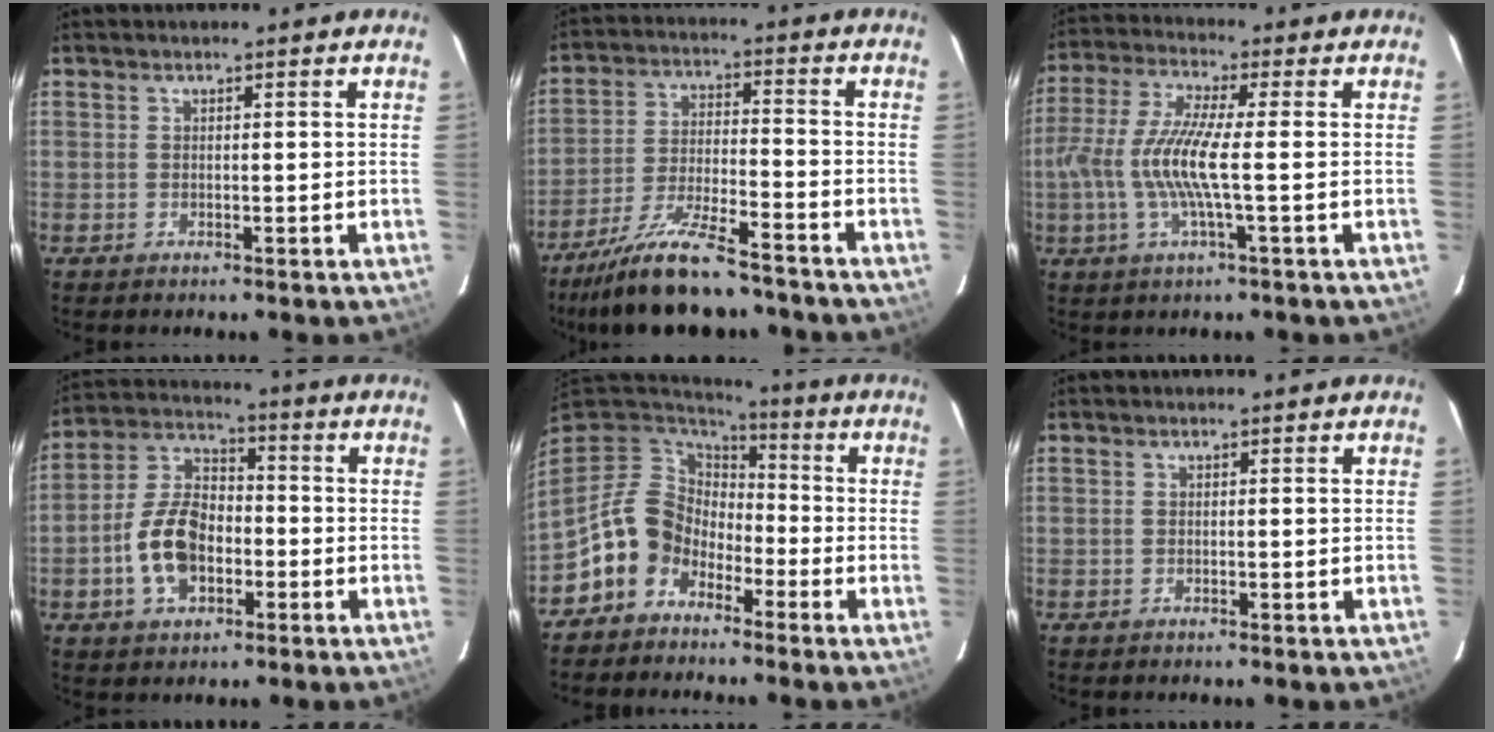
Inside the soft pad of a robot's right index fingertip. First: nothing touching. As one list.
[{"total": 15.4, "force": [-13.0, 2.7, 7.9], "torque": [-0.170, -0.024, -0.222]}, {"total": 10.3, "force": [-1.6, 0.7, 10.2], "torque": [-0.217, -0.002, -0.032]}, {"total": 11.3, "force": [-3.4, 7.0, 8.2], "torque": [-0.170, 0.021, -0.058]}, {"total": 11.3, "force": [-6.6, 8.6, 3.0], "torque": [-0.081, 0.030, -0.128]}, {"total": 0.0}]